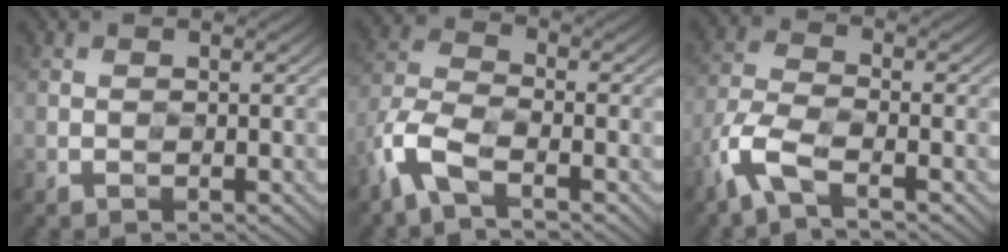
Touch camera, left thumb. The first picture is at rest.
{"total": 6.5, "force": [-4.1, 2.4, 4.4], "torque": [-0.114, -0.002, -0.102]}
{"total": 5.7, "force": [-3.7, 1.8, 4.0], "torque": [-0.107, -0.004, -0.090]}